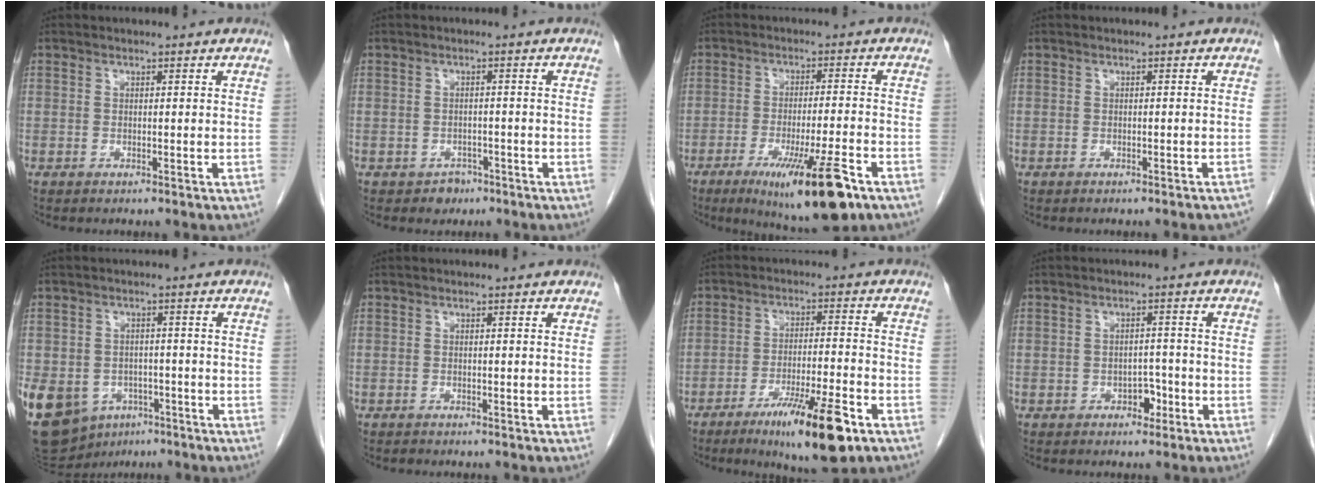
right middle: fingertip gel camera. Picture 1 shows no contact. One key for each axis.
{"total": 2.1, "fx": -1.4, "fy": 1.6, "fz": 0.4, "tx": -0.008, "ty": 0.005, "tz": -0.018}
{"total": 13.5, "fx": -7.7, "fy": 1.1, "fz": 11.1, "tx": -0.155, "ty": -0.030, "tz": -0.115}
{"total": 3.9, "fx": -3.6, "fy": -0.1, "fz": 1.3, "tx": -0.016, "ty": -0.008, "tz": -0.041}
{"total": 25.7, "fx": -11.2, "fy": 20.2, "fz": 11.4, "tx": -0.368, "ty": -0.018, "tz": -0.155}
{"total": 0.0}
{"total": 12.3, "fx": -7.1, "fy": 1.0, "fz": 10.0, "tx": -0.163, "ty": -0.024, "tz": -0.110}
{"total": 2.6, "fx": -1.5, "fy": 1.6, "fz": 1.5, "tx": -0.016, "ty": 0.006, "tz": -0.019}